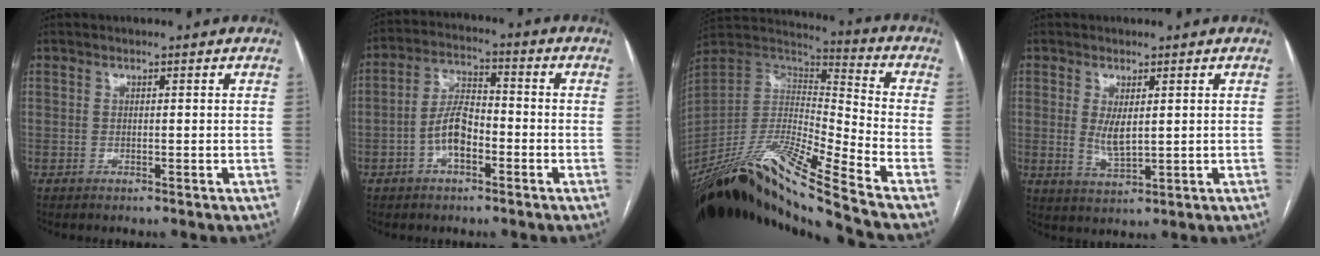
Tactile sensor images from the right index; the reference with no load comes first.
{"total": 7.1, "force": [-2.5, 3.1, 5.8], "torque": [-0.122, 0.018, -0.048]}
{"total": 24.9, "force": [-19.3, -0.9, 15.7], "torque": [-0.314, -0.021, -0.358]}
{"total": 4.0, "force": [0.7, 1.2, 3.7], "torque": [-0.076, -0.013, 0.019]}